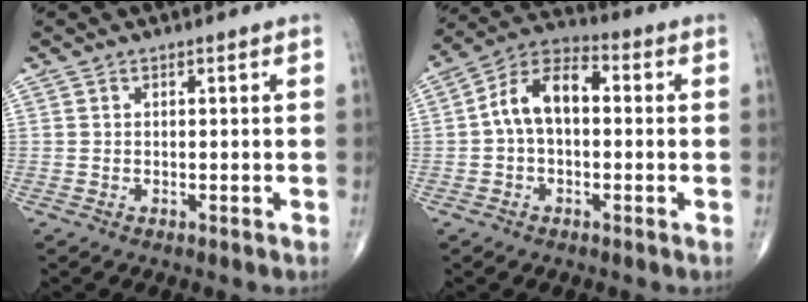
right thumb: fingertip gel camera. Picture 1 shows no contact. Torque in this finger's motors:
{"motor_torque": [0.08, 0.09, 0.19, -0.04, 0.29]}